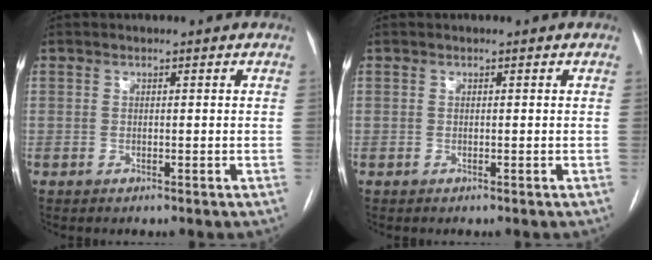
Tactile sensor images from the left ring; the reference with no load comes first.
{"total": 0.0}